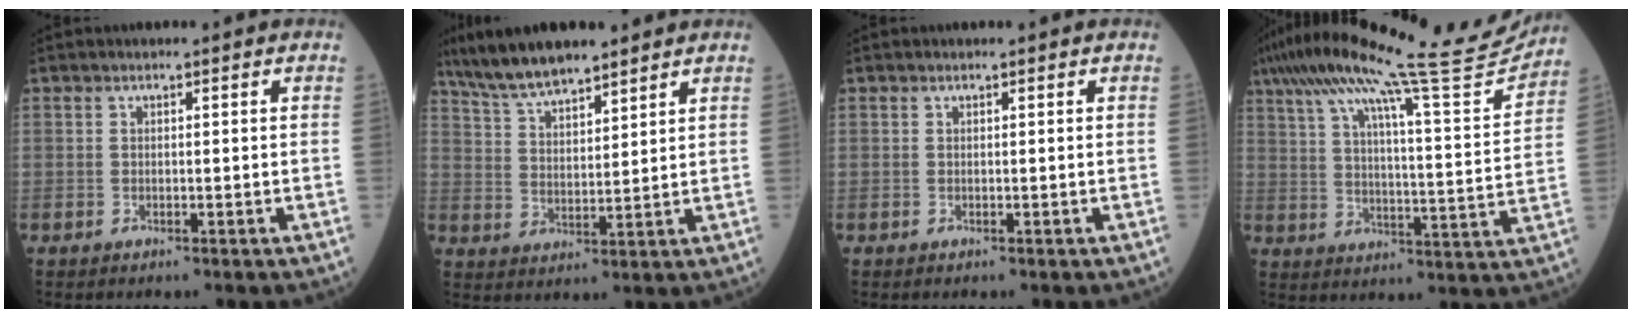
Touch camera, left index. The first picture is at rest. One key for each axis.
{"total": 9.9, "fx": 8.4, "fy": 1.8, "fz": 4.8, "tx": -0.100, "ty": 0.019, "tz": 0.159}
{"total": 0.0}
{"total": 25.7, "fx": 22.5, "fy": 0.4, "fz": 12.4, "tx": -0.214, "ty": -0.026, "tz": 0.311}